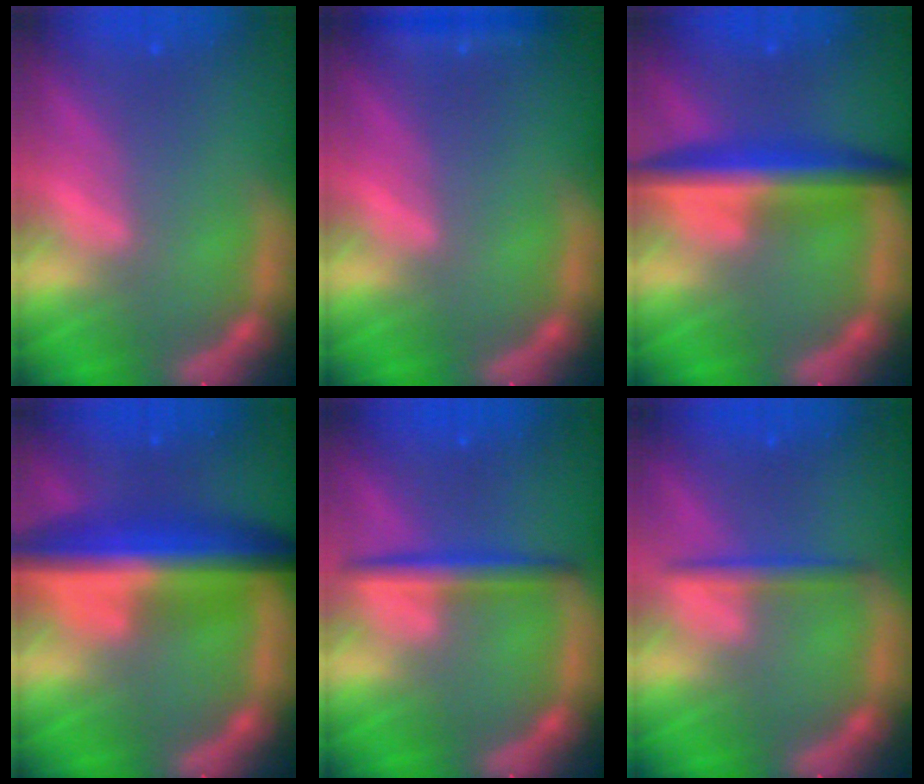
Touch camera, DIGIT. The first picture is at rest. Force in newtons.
{"total": 1.4}
{"total": 6.0}
{"total": 9.5}
{"total": 3.0}
{"total": 1.9}